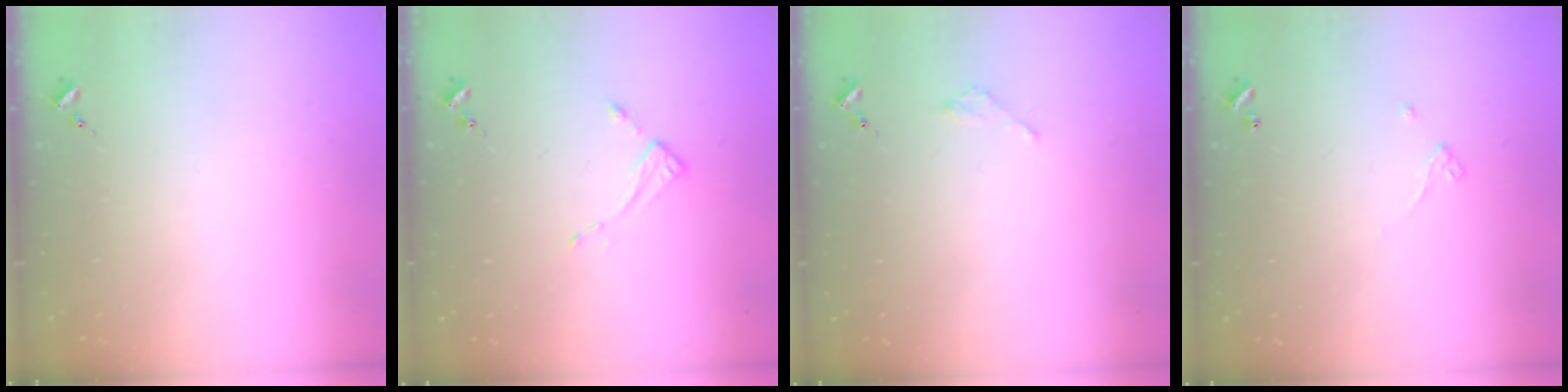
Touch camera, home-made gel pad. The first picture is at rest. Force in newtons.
{"total": 2.6, "press": 2.6, "slide": 0.3}
{"total": 1.8, "press": 1.8, "slide": 0.2}
{"total": 2.4, "press": 2.4, "slide": 0.2}